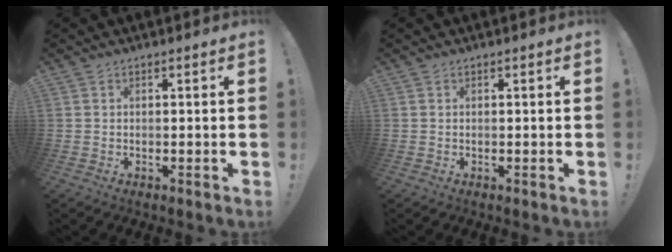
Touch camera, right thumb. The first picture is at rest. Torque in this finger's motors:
{"motor_torque": [-0.13, -0.06, 0.05, -0.05, 0.01]}